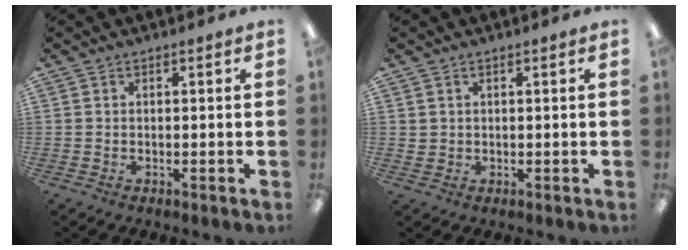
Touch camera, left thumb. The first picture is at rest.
{"total": 1.3, "force": [0.7, 1.1, 0.1], "torque": [-0.002, 0.002, 0.013]}